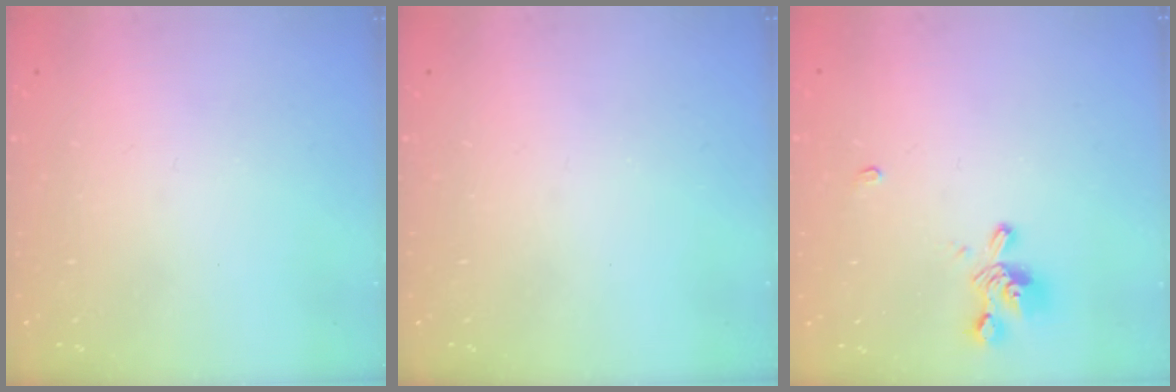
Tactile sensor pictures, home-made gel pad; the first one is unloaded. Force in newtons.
{"total": 0.0}
{"total": 3.7, "press": 3.4, "slide": 1.3}